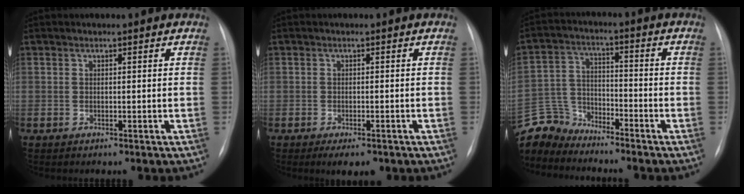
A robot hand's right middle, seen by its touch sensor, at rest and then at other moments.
{"total": 3.4, "force": [-2.1, 1.1, 2.3], "torque": [-0.028, -0.005, -0.024]}
{"total": 8.1, "force": [-7.9, 1.8, -0.8], "torque": [0.011, 0.015, -0.161]}